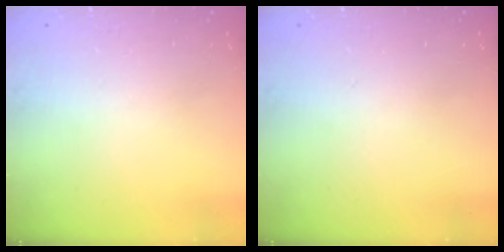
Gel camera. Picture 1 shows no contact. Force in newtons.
{"total": 0.0}